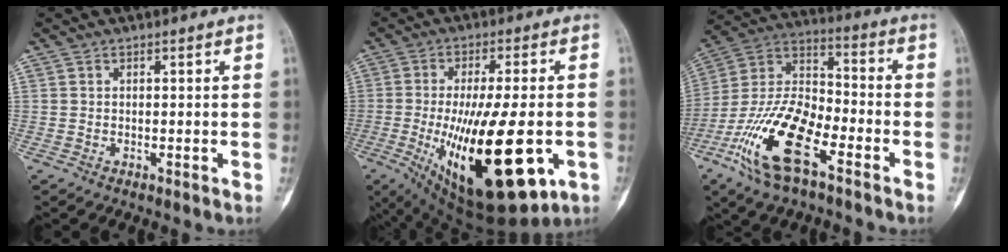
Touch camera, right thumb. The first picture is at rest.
{"total": 24.8, "force": [-6.0, 8.7, 22.4], "torque": [-0.367, -0.020, -0.068]}
{"total": 19.2, "force": [-9.2, 8.1, 14.8], "torque": [-0.291, 0.049, -0.177]}